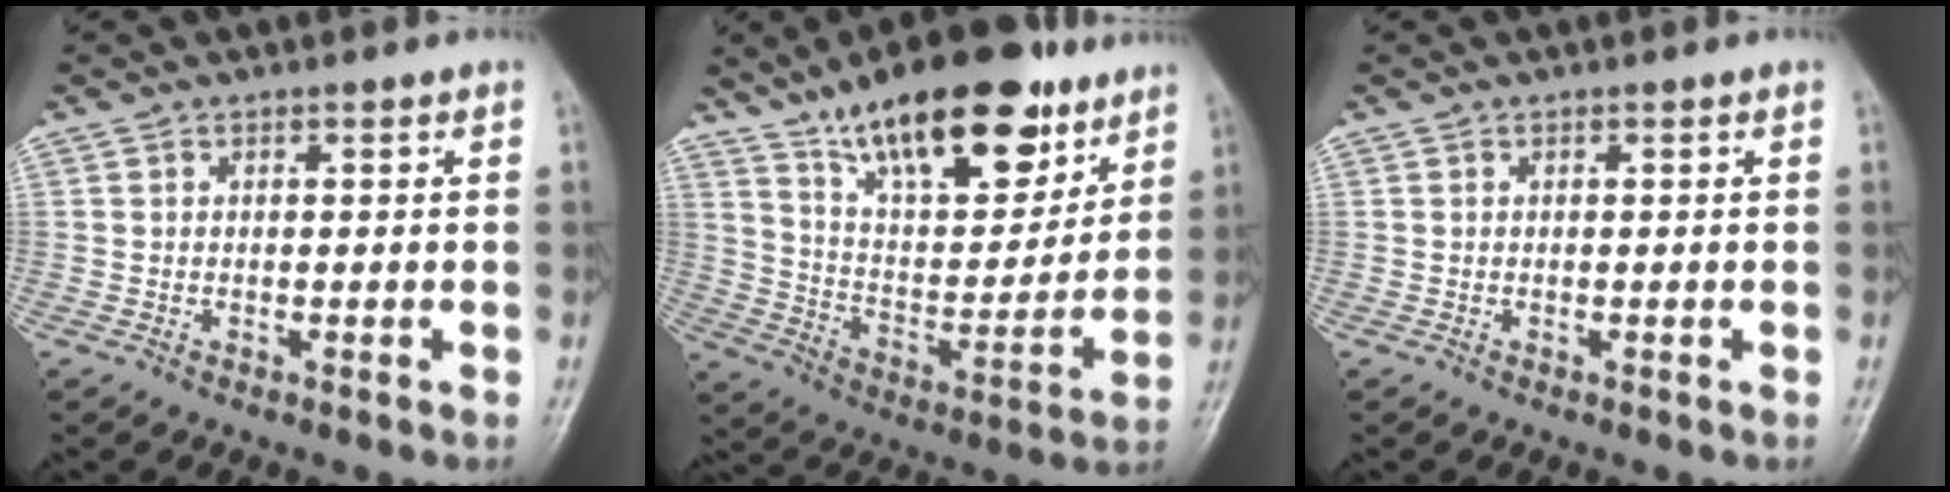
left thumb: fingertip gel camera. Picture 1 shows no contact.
{"total": 23.5, "force": [15.4, 9.5, 15.1], "torque": [-0.193, -0.058, 0.259]}
{"total": 0.0}